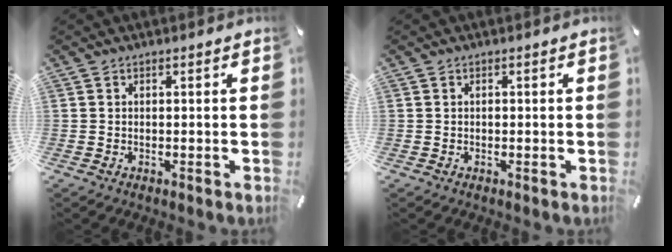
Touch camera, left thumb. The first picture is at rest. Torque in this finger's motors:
{"motor_torque": [0.12, -0.01, 0.10, -0.14, 0.00]}